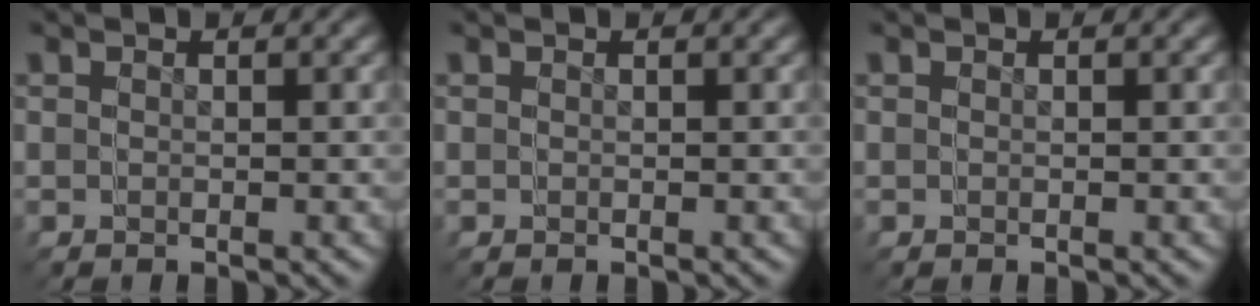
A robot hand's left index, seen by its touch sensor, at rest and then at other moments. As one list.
[{"total": 0.0}, {"total": 0.0}]